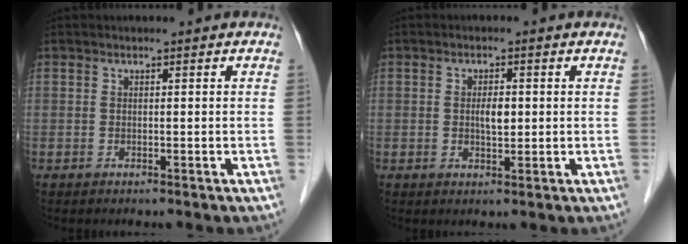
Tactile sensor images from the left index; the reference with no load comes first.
{"total": 2.6, "force": [-0.1, 1.0, 2.3], "torque": [-0.041, -0.003, -0.001]}